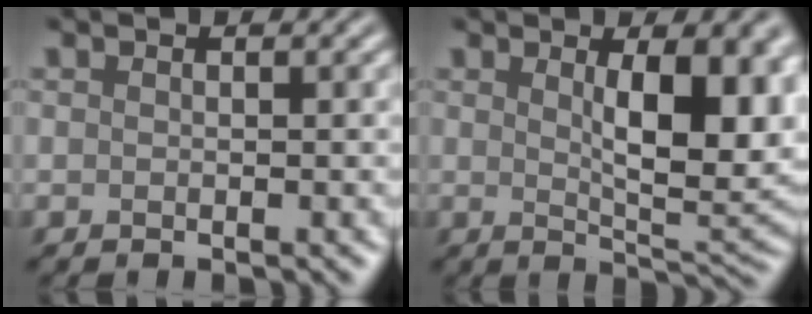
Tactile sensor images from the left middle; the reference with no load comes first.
{"total": 8.2, "force": [1.7, 2.5, 7.6], "torque": [-0.106, -0.001, 0.038]}